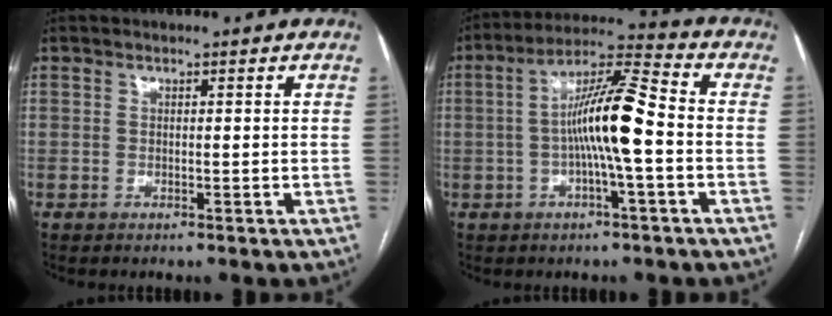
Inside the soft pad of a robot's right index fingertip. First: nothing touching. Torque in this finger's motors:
{"motor_torque": [1.37, -0.77, 0.95, 0.21]}